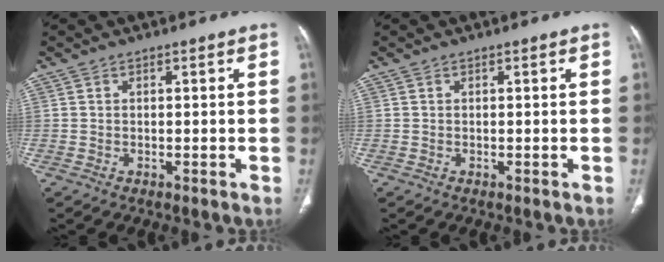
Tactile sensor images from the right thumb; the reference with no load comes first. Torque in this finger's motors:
{"motor_torque": [0.05, 0.05, -0.01, -0.01, 0.01]}